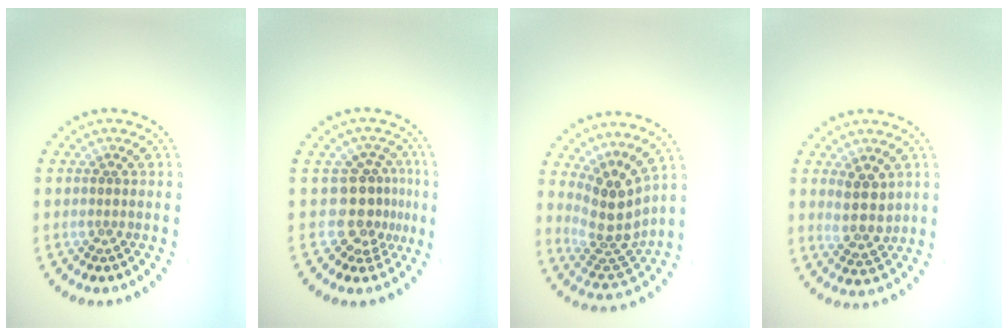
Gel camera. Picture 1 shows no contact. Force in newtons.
{"total": 3.7, "press": 2.6, "slide": 2.5}
{"total": 4.4, "press": 3.3, "slide": 2.9}
{"total": 3.3, "press": 3.0, "slide": 1.3}